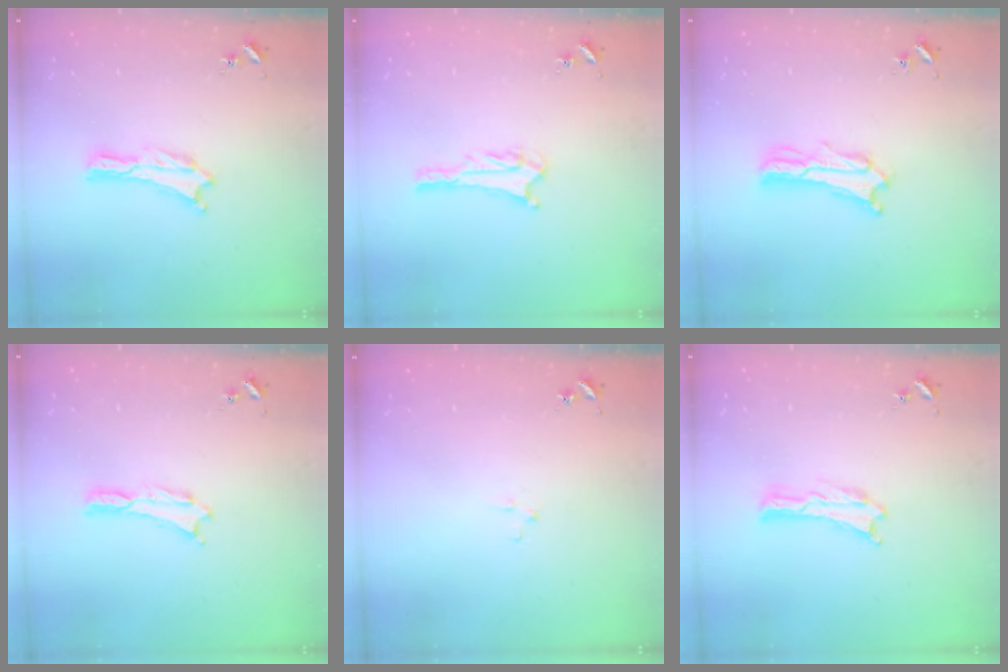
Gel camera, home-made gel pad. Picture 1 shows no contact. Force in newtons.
{"total": 2.8, "press": 2.8, "slide": 0.2}
{"total": 4.0, "press": 4.0, "slide": 0.4}
{"total": 0.0}
{"total": 1.8, "press": 1.8, "slide": 0.1}
{"total": 0.0}